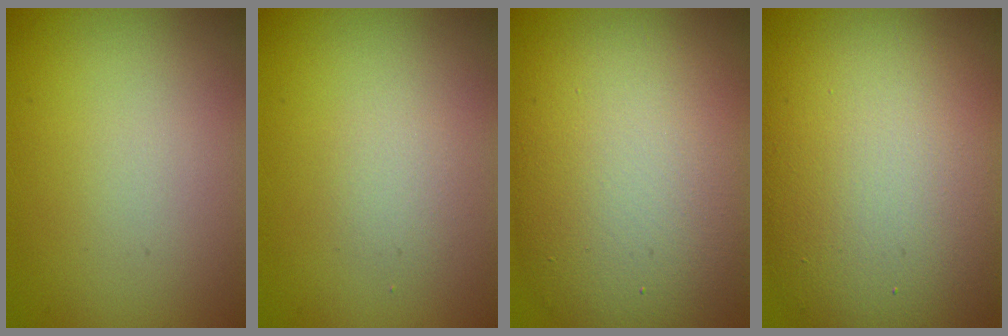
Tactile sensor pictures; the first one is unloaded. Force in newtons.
{"total": 1.3, "press": 1.3, "slide": 0.0}
{"total": 12.5, "press": 12.4, "slide": 1.2}
{"total": 14.4, "press": 14.4, "slide": 0.9}